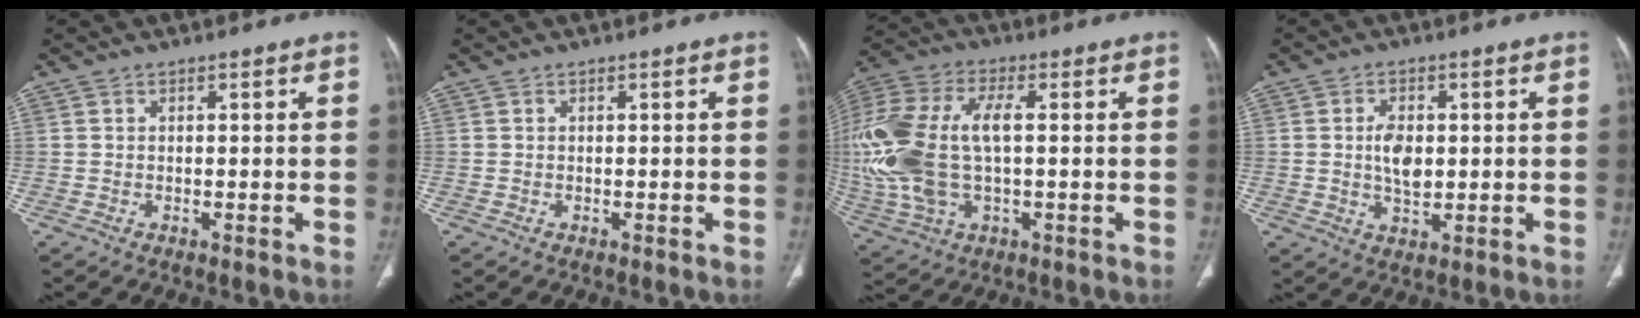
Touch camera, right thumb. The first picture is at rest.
{"total": 0.0}
{"total": 21.7, "force": [0.4, 11.4, 18.5], "torque": [-0.443, 0.008, 0.011]}
{"total": 5.6, "force": [0.4, 3.3, 4.5], "torque": [-0.075, -0.003, 0.008]}